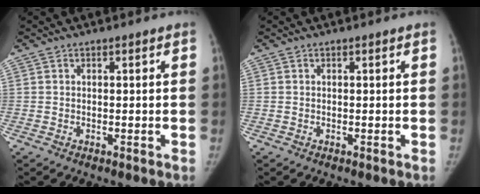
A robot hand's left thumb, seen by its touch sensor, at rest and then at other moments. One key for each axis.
{"total": 0.0}